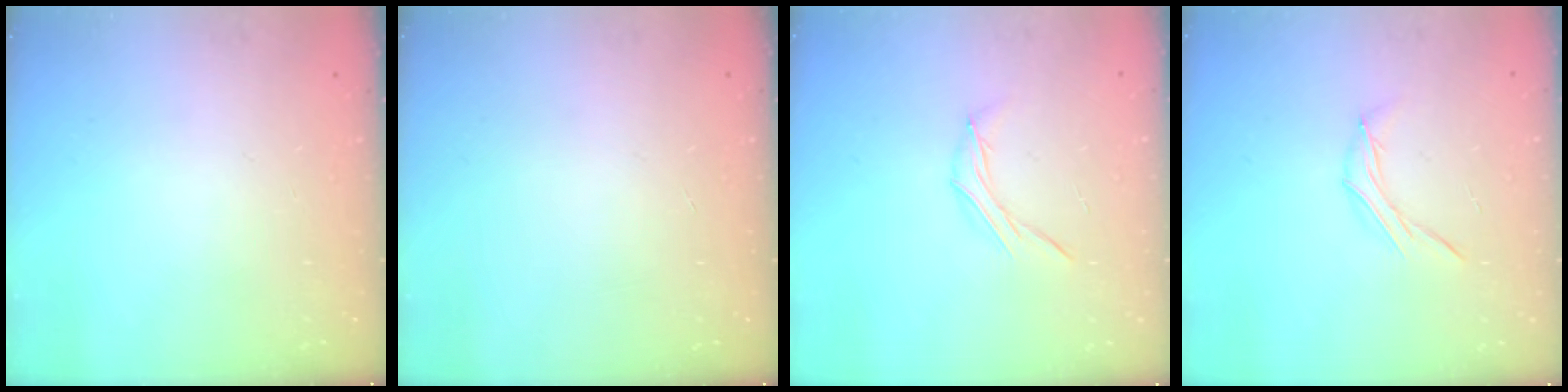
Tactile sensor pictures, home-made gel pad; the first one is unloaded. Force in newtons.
{"total": 0.0}
{"total": 6.0, "press": 5.9, "slide": 1.0}
{"total": 6.0, "press": 5.9, "slide": 1.0}